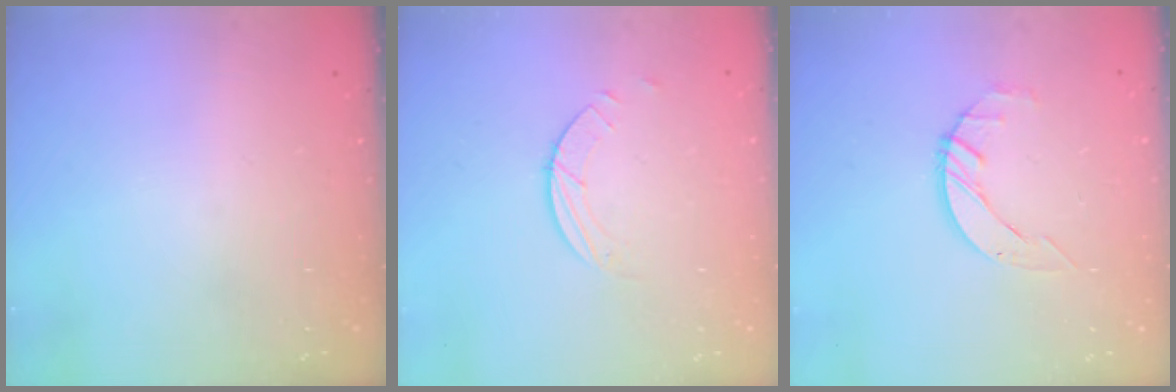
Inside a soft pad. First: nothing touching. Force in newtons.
{"total": 2.0, "press": 2.0, "slide": 0.2}
{"total": 2.7, "press": 2.7, "slide": 0.3}